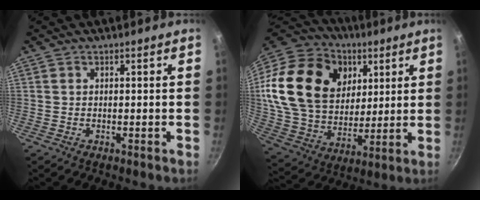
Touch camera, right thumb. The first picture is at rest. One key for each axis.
{"total": 28.8, "fx": 8.5, "fy": 20.8, "fz": 18.0, "tx": -0.326, "ty": -0.007, "tz": 0.155}